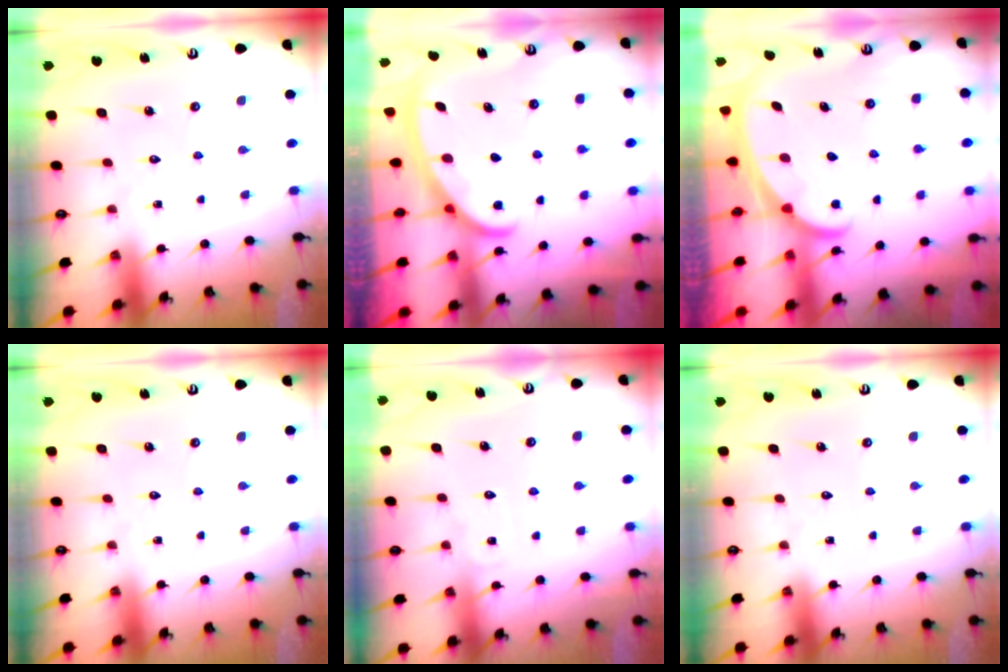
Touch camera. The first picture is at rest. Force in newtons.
{"total": 2.9, "press": 2.9, "slide": 0.3}
{"total": 1.7, "press": 1.7, "slide": 0.1}
{"total": 0.0}
{"total": 3.5, "press": 3.5, "slide": 0.4}
{"total": 0.0}